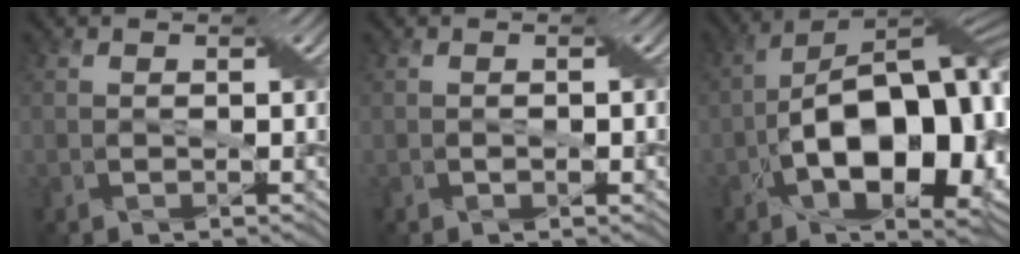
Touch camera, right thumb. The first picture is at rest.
{"total": 1.1, "force": [-0.3, 0.4, 1.0], "torque": [-0.017, 0.002, -0.003]}
{"total": 18.2, "force": [-4.3, 8.7, 15.4], "torque": [-0.231, -0.001, -0.069]}